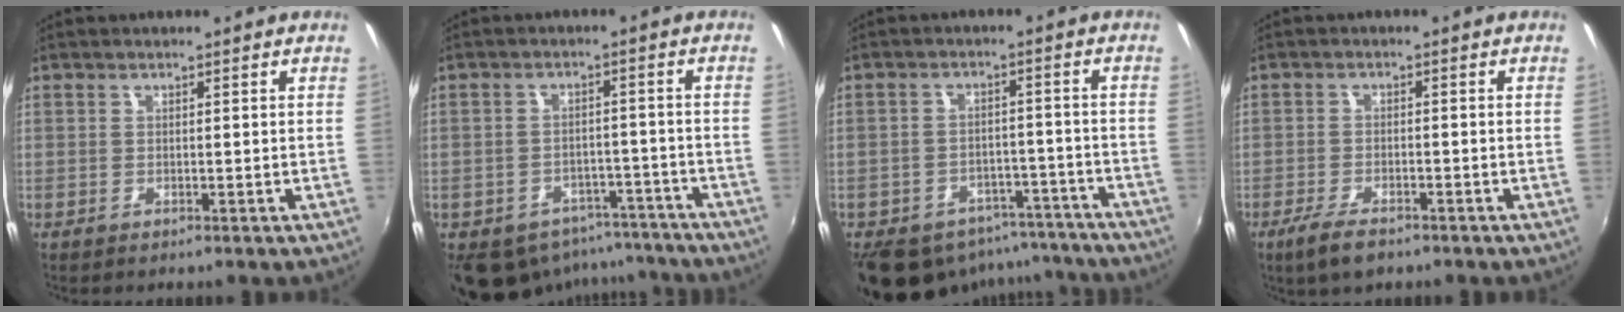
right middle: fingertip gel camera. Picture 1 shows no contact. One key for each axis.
{"total": 14.0, "fx": -10.0, "fy": 8.4, "fz": 4.9, "tx": -0.110, "ty": 0.013, "tz": -0.111}
{"total": 16.8, "fx": -12.7, "fy": 9.1, "fz": 6.1, "tx": -0.137, "ty": 0.018, "tz": -0.151}
{"total": 5.5, "fx": -3.9, "fy": 1.8, "fz": 3.4, "tx": -0.088, "ty": -0.013, "tz": -0.072}